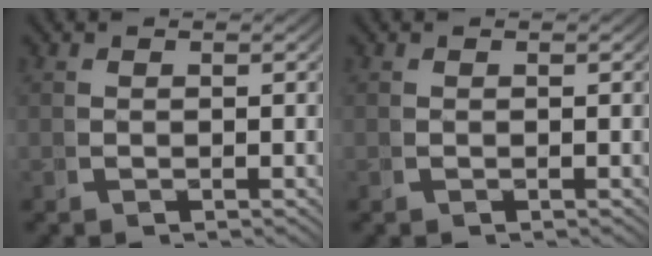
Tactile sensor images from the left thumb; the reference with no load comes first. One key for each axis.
{"total": 0.0}